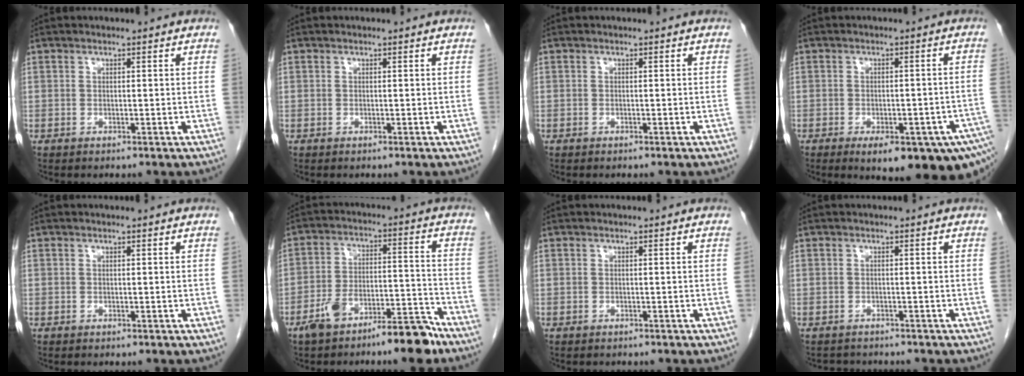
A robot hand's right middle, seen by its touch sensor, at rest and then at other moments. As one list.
[{"total": 0.0}, {"total": 0.0}, {"total": 15.2, "force": [-9.4, 4.4, 11.2], "torque": [-0.100, -0.002, -0.110]}, {"total": 0.0}, {"total": 10.0, "force": [-7.6, 2.4, 6.1], "torque": [-0.105, 0.025, -0.128]}, {"total": 0.7, "force": [-0.6, 0.2, 0.1], "torque": [-0.013, -0.002, -0.011]}, {"total": 2.5, "force": [-2.3, 0.8, 0.0], "torque": [-0.003, -0.006, -0.033]}]